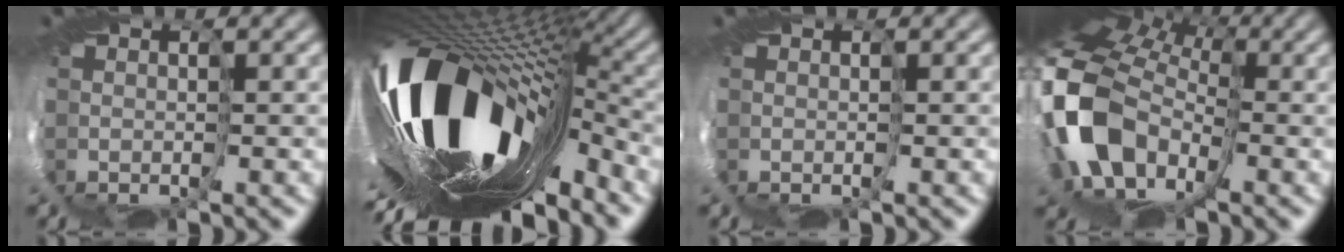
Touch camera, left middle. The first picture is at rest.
{"total": 17.3, "force": [-5.7, 7.9, 14.3], "torque": [-0.260, -0.043, -0.104]}
{"total": 0.0}
{"total": 14.2, "force": [-2.6, 10.2, 9.5], "torque": [-0.238, -0.033, -0.043]}